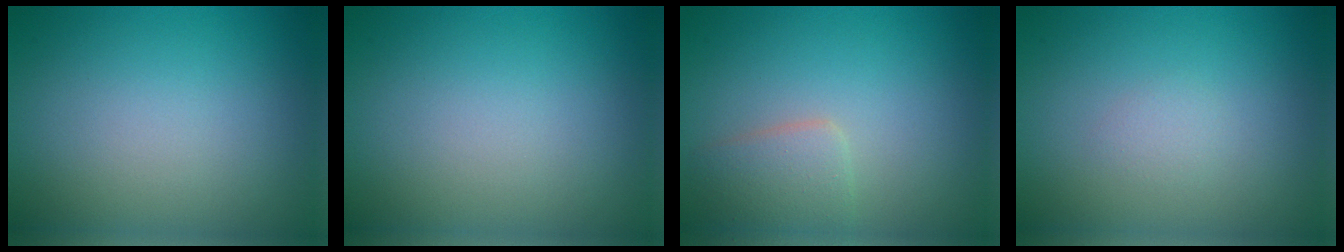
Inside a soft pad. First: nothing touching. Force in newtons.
{"total": 0.0}
{"total": 2.4, "press": 2.4, "slide": 0.1}
{"total": 0.6, "press": 0.6, "slide": 0.1}